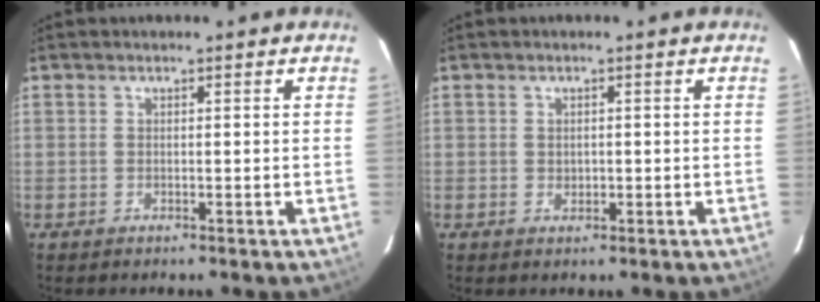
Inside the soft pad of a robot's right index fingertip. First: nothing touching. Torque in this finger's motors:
{"motor_torque": [-0.07, 0.02, 0.01, 0.00]}